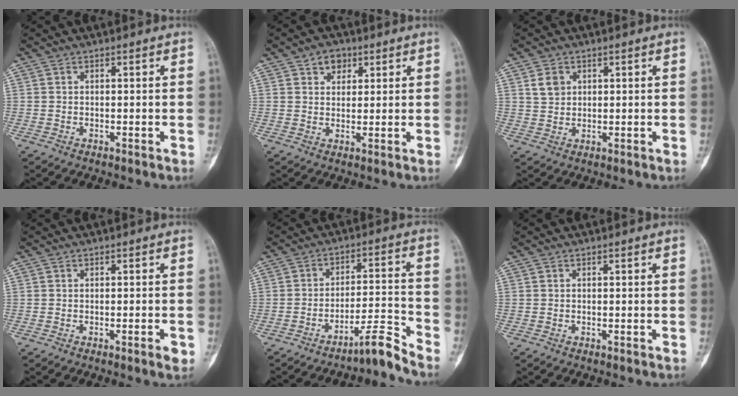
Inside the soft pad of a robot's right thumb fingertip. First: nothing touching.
{"total": 4.1, "force": [2.2, 3.0, 1.8], "torque": [-0.006, -0.008, 0.033]}
{"total": 3.4, "force": [1.5, 2.7, 1.5], "torque": [-0.016, -0.004, 0.032]}
{"total": 1.9, "force": [-0.8, 0.3, 1.7], "torque": [-0.025, -0.003, -0.011]}
{"total": 6.3, "force": [-5.7, -0.6, 2.5], "torque": [-0.039, 0.071, -0.094]}
{"total": 0.0}